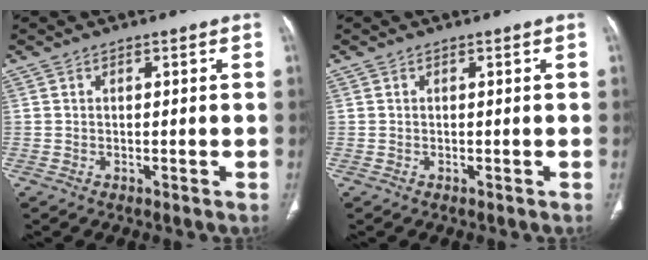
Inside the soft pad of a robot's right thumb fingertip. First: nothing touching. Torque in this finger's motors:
{"motor_torque": [0.00, 0.00, 0.00, 0.00, 0.00]}